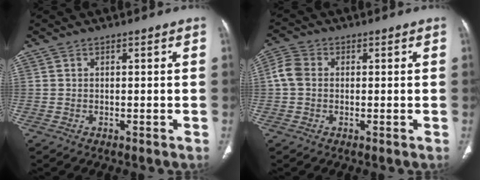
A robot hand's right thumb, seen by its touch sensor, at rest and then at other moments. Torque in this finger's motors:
{"motor_torque": [0.19, 0.11, 0.36, -0.37, 0.06]}